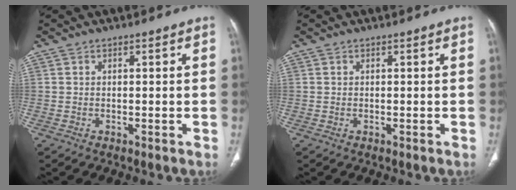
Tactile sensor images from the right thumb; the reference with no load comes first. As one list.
[{"total": 0.0}]